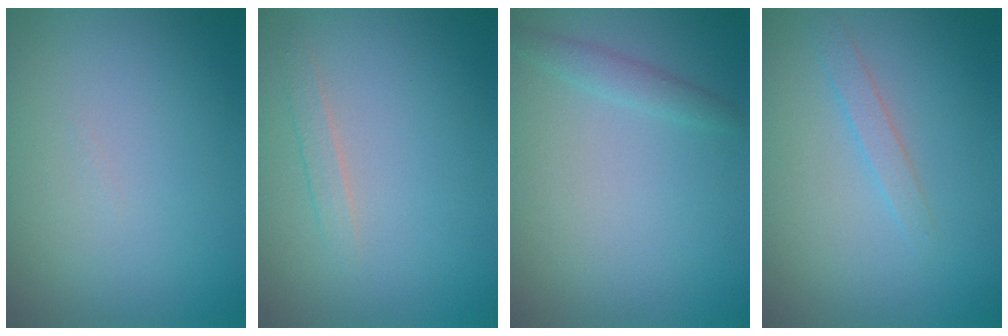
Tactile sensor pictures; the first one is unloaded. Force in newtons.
{"total": 1.1, "press": 1.1, "slide": 0.0}
{"total": 1.2, "press": 1.2, "slide": 0.0}
{"total": 1.3, "press": 1.3, "slide": 0.0}